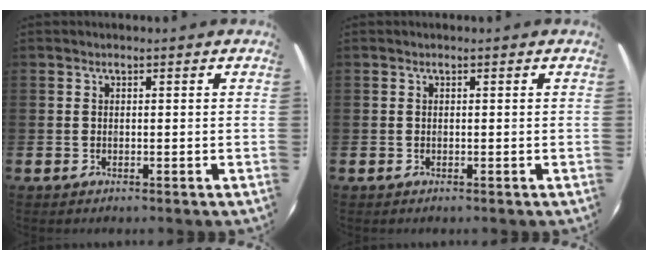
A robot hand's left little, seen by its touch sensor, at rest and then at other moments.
{"total": 0.0}